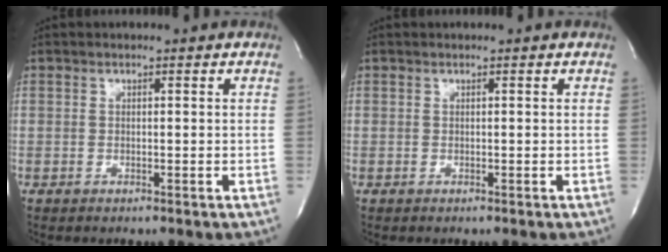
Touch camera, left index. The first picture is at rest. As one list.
[{"total": 0.0}]